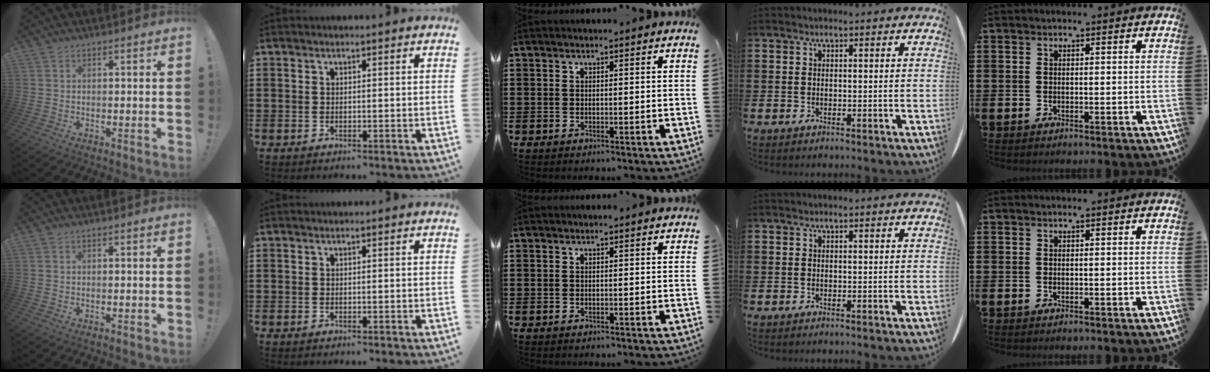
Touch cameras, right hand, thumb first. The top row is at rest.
{}